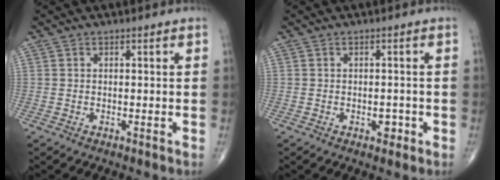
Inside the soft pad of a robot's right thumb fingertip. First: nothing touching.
{"total": 2.1, "force": [-0.8, 1.3, 1.4], "torque": [-0.009, 0.003, -0.009]}